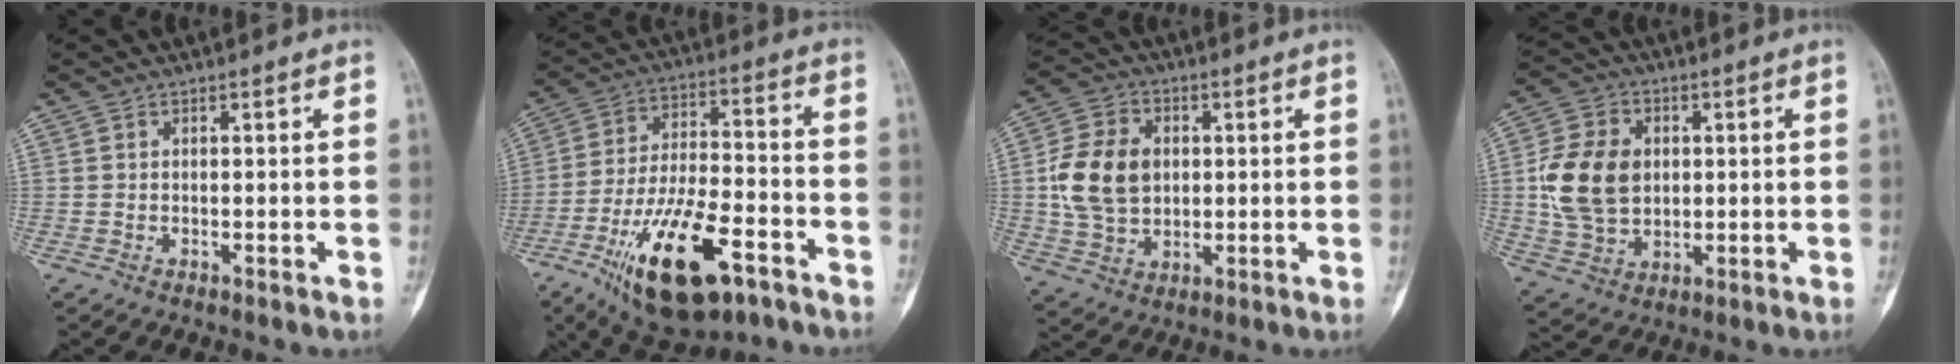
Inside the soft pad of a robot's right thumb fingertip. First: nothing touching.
{"total": 20.5, "force": [-10.3, 8.3, 15.6], "torque": [-0.284, 0.050, -0.168]}
{"total": 12.9, "force": [1.2, 9.6, 8.5], "torque": [-0.145, 0.005, 0.023]}
{"total": 13.5, "force": [1.2, 10.1, 8.8], "torque": [-0.149, 0.002, 0.026]}